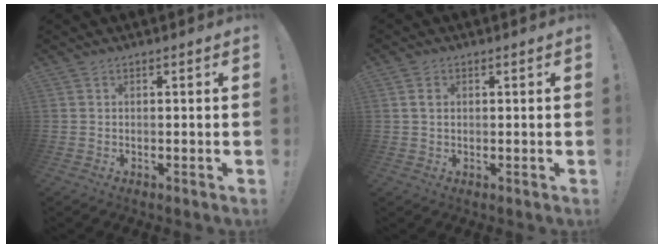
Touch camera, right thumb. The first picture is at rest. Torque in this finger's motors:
{"motor_torque": [0.03, 0.01, 0.17, 0.12, 0.08]}